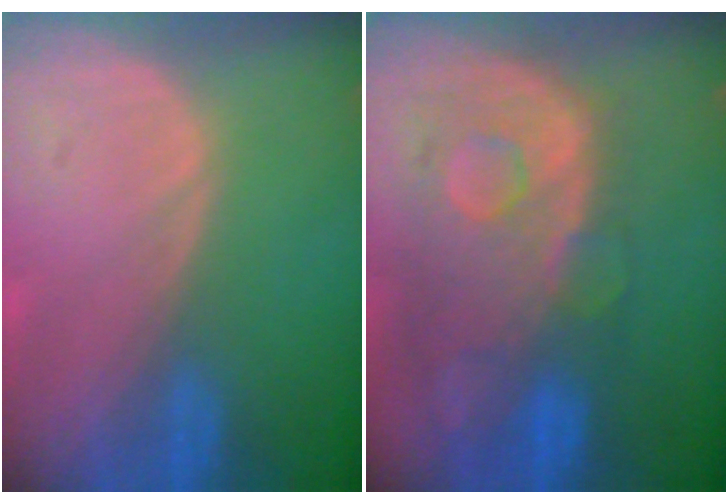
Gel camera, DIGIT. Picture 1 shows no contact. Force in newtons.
{"total": 12.0, "press": 10.1, "slide": 6.5}